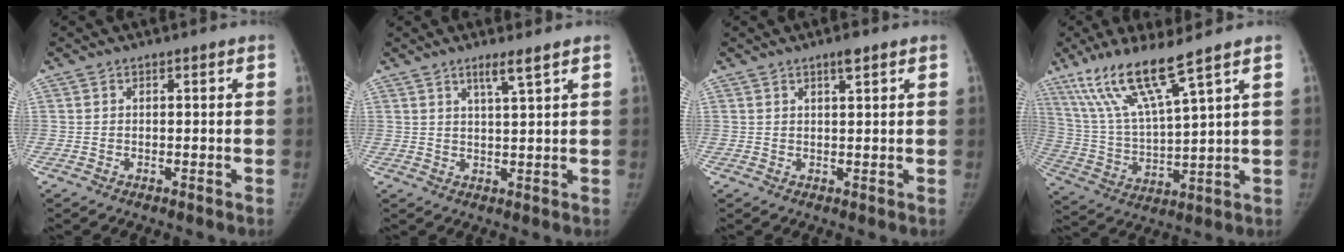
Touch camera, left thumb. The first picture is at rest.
{"total": 3.5, "force": [2.3, -0.3, 2.6], "torque": [-0.050, -0.019, 0.046]}
{"total": 2.1, "force": [1.4, 0.4, 1.5], "torque": [-0.022, -0.007, 0.022]}
{"total": 14.3, "force": [9.4, 1.1, 10.8], "torque": [-0.218, -0.044, 0.195]}